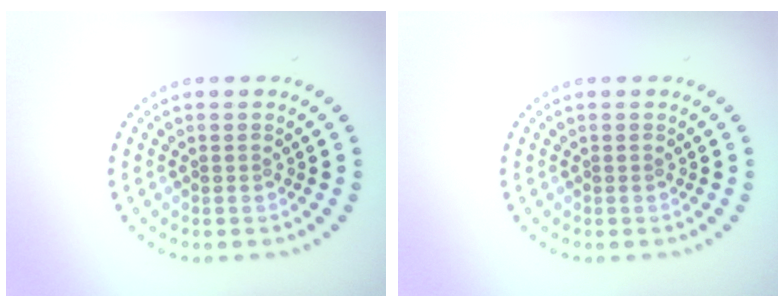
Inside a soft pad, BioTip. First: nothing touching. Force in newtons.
{"total": 0.0}